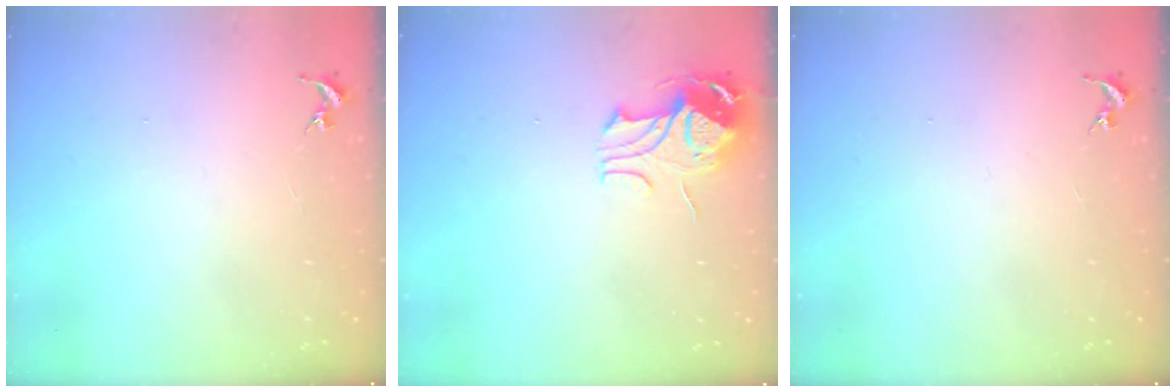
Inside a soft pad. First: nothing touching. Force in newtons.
{"total": 9.6, "press": 9.6, "slide": 1.1}
{"total": 0.0}